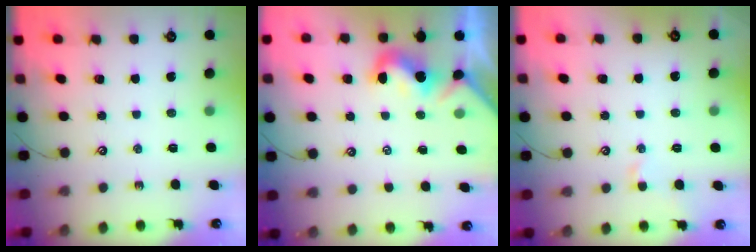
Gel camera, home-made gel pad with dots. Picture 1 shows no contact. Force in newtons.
{"total": 0.0}
{"total": 1.3, "press": 1.3, "slide": 0.4}